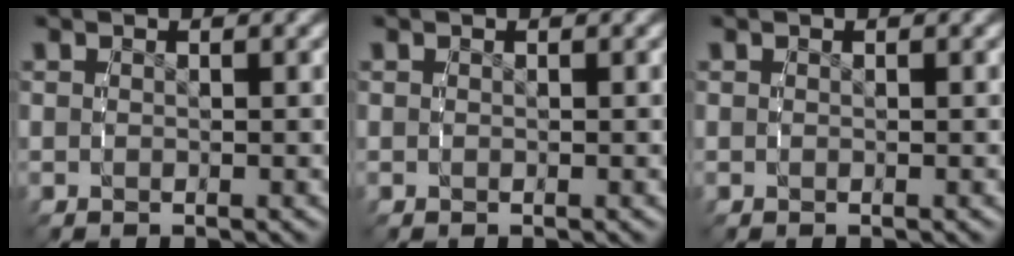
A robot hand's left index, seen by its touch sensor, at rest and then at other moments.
{"total": 0.0}
{"total": 0.0}